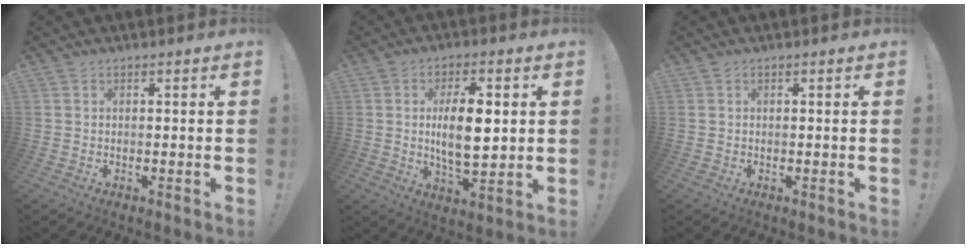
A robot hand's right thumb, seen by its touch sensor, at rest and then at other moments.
{"total": 12.3, "force": [1.5, 5.1, 11.1], "torque": [-0.201, -0.006, 0.016]}
{"total": 0.0}